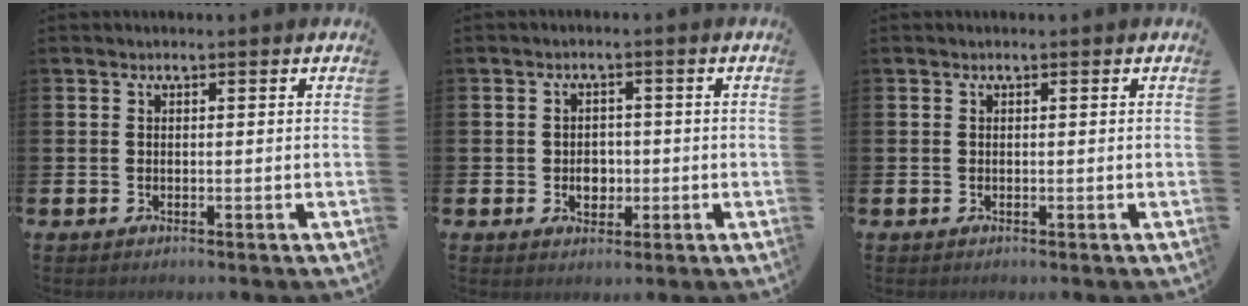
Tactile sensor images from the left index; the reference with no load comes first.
{"total": 2.8, "force": [-0.4, 2.3, 1.6], "torque": [-0.005, -0.005, -0.017]}
{"total": 0.0}